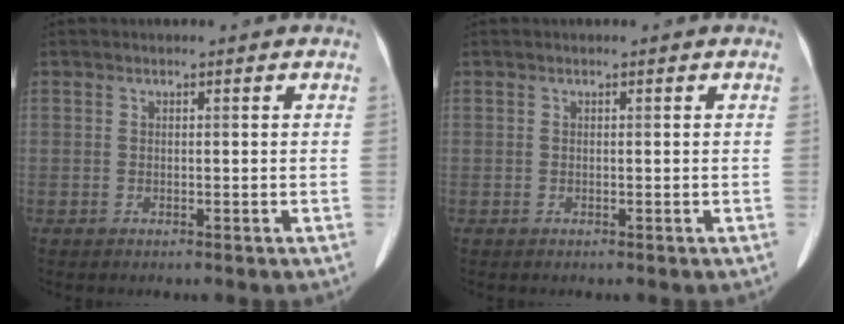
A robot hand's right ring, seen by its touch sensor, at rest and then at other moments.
{"total": 0.0}